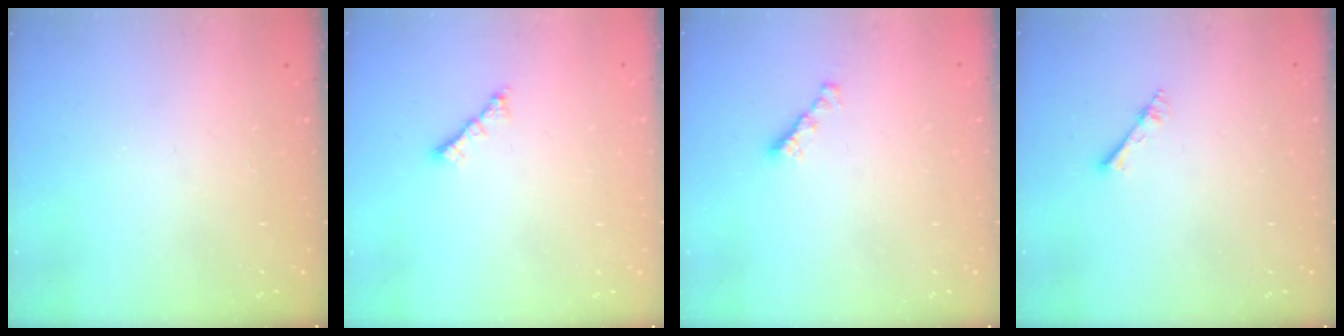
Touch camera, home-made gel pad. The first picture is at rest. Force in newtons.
{"total": 1.8, "press": 1.7, "slide": 0.6}
{"total": 2.5, "press": 2.5, "slide": 0.5}
{"total": 4.0, "press": 3.9, "slide": 0.5}